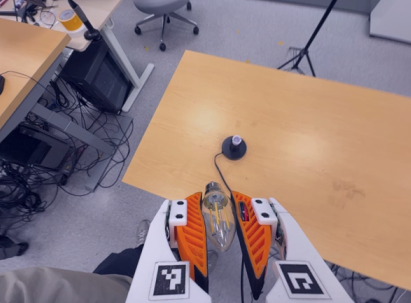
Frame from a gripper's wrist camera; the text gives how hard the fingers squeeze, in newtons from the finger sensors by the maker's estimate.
{"total": 21.0, "left": 22.5, "right": 19.6}